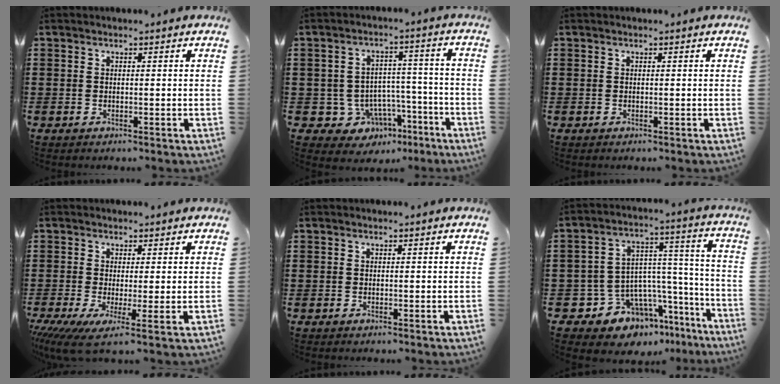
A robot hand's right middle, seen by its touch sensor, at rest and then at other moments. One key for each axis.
{"total": 6.3, "fx": -3.5, "fy": 5.2, "fz": 1.0, "tx": -0.035, "ty": 0.023, "tz": -0.059}
{"total": 0.0}
{"total": 2.6, "fx": -0.6, "fy": -0.2, "fz": 2.5, "tx": -0.055, "ty": -0.029, "tz": -0.013}
{"total": 0.0}
{"total": 10.0, "fx": -7.7, "fy": 6.1, "fz": 2.2, "tx": -0.070, "ty": 0.004, "tz": -0.140}